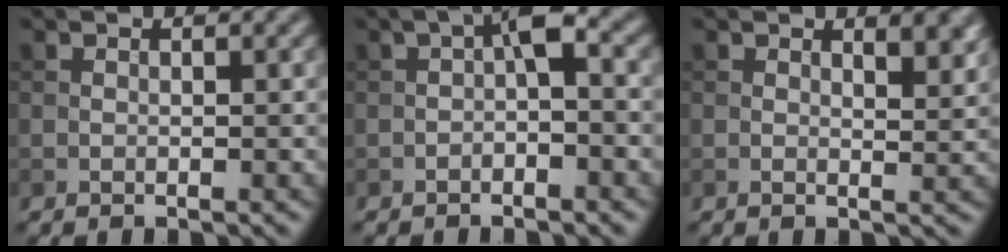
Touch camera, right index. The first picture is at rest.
{"total": 2.8, "force": [-0.4, 0.9, 2.6], "torque": [-0.041, 0.012, -0.011]}
{"total": 2.6, "force": [1.5, 0.9, 2.0], "torque": [-0.026, -0.003, 0.025]}